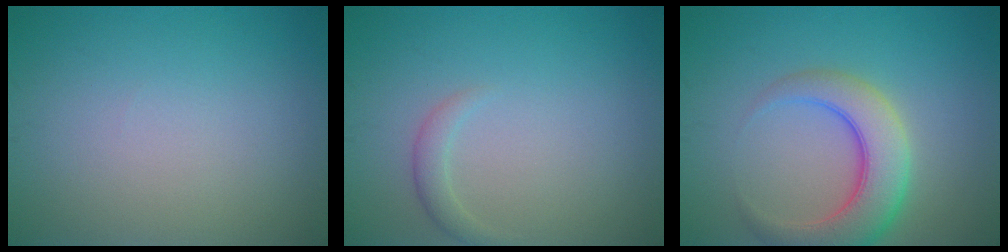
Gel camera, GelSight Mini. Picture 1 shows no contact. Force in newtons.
{"total": 1.3, "press": 1.3, "slide": 0.0}
{"total": 6.1, "press": 6.1, "slide": 0.5}